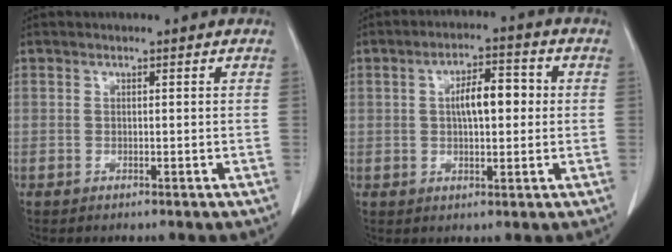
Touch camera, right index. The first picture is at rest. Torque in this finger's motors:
{"motor_torque": [0.68, -0.16, 0.22, 0.11]}